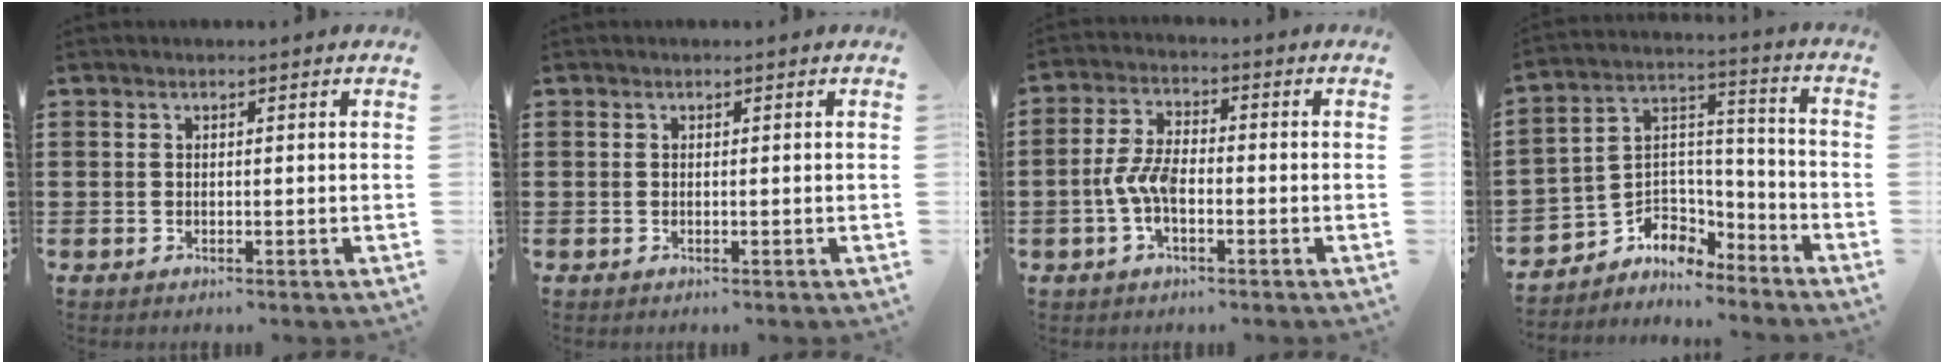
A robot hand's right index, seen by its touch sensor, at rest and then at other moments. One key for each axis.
{"total": 0.0}
{"total": 5.8, "fx": -1.7, "fy": 2.6, "fz": 4.9, "tx": -0.120, "ty": -0.006, "tz": -0.038}
{"total": 4.8, "fx": -3.1, "fy": 3.7, "fz": 0.2, "tx": -0.026, "ty": -0.004, "tz": -0.065}